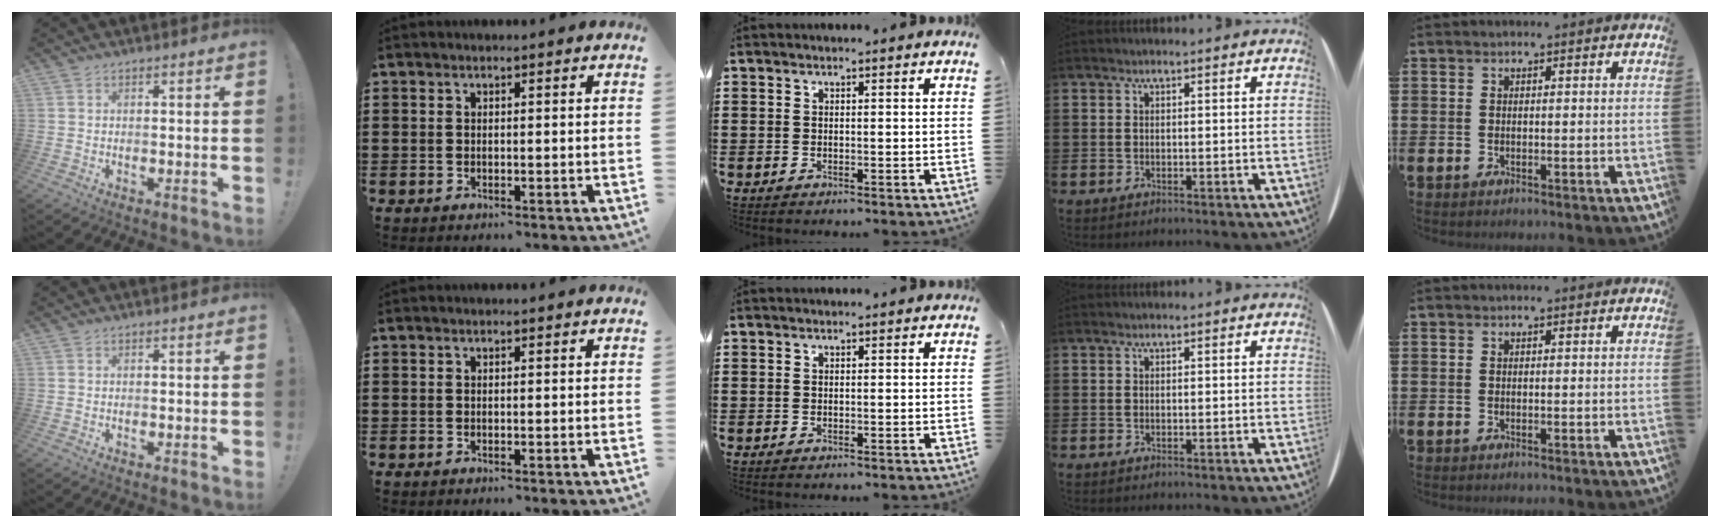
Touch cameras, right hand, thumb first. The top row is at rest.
{}